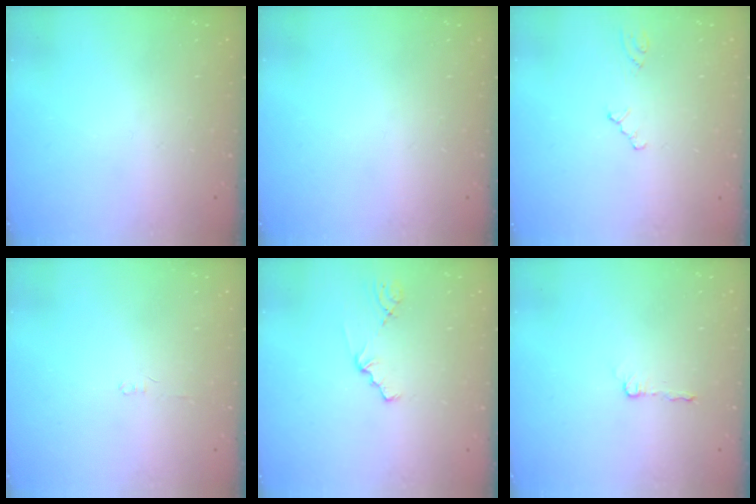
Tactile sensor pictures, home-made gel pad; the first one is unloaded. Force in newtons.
{"total": 0.0}
{"total": 0.9, "press": 0.9, "slide": 0.2}
{"total": 1.1, "press": 1.0, "slide": 0.3}
{"total": 1.4, "press": 1.3, "slide": 0.3}
{"total": 3.8, "press": 3.8, "slide": 0.5}